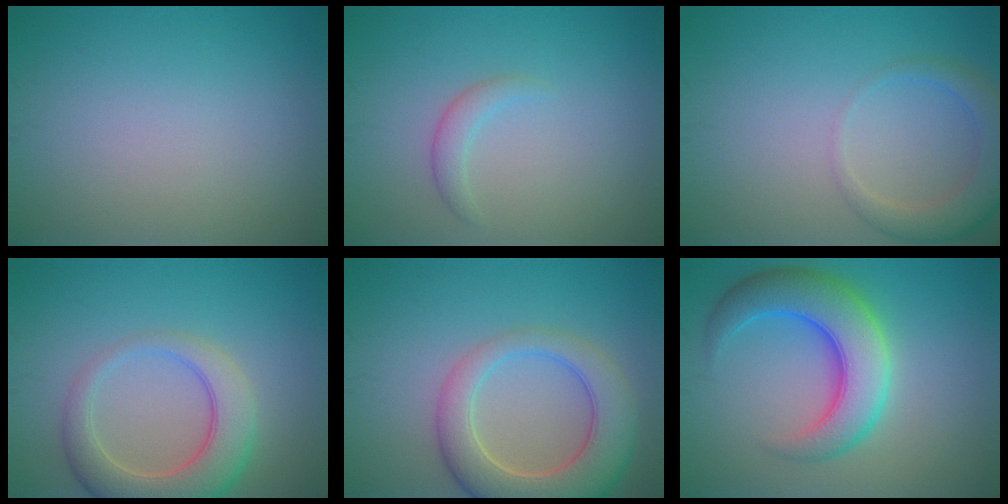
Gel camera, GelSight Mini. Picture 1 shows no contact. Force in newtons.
{"total": 1.4, "press": 1.4, "slide": 0.2}
{"total": 3.5, "press": 3.5, "slide": 0.2}
{"total": 6.1, "press": 6.1, "slide": 0.5}
{"total": 7.4, "press": 7.4, "slide": 0.7}
{"total": 7.6, "press": 7.6, "slide": 0.3}